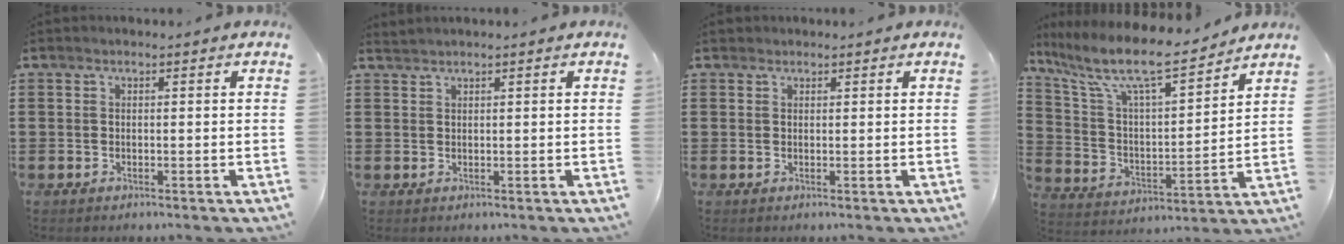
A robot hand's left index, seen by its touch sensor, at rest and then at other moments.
{"total": 0.8, "force": [0.8, -0.1, 0.1], "torque": [-0.003, -0.002, 0.017]}
{"total": 0.8, "force": [0.7, 0.4, 0.0], "torque": [-0.002, 0.003, 0.014]}
{"total": 10.3, "force": [8.2, 1.7, 6.0], "torque": [-0.151, -0.049, 0.138]}